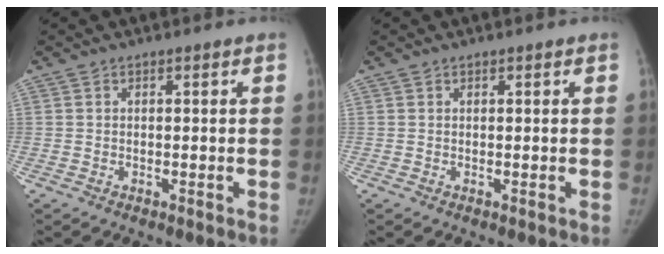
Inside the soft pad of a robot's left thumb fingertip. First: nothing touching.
{"total": 0.0}